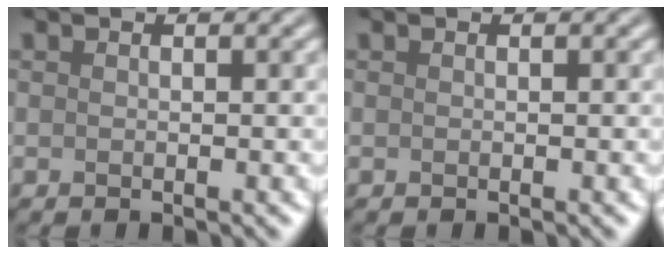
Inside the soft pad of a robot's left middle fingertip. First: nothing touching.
{"total": 0.0}